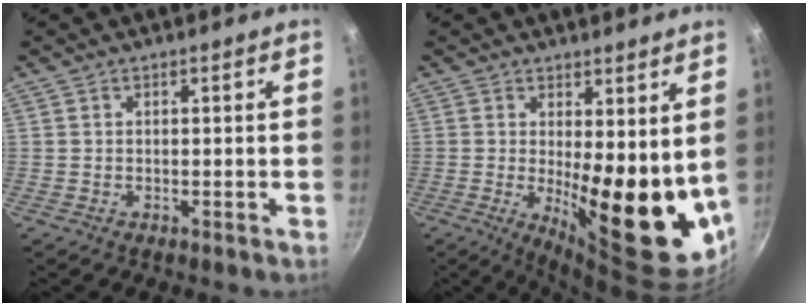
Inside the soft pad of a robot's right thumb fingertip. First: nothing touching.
{"total": 15.9, "force": [1.2, 5.3, 14.9], "torque": [-0.169, -0.042, 0.030]}